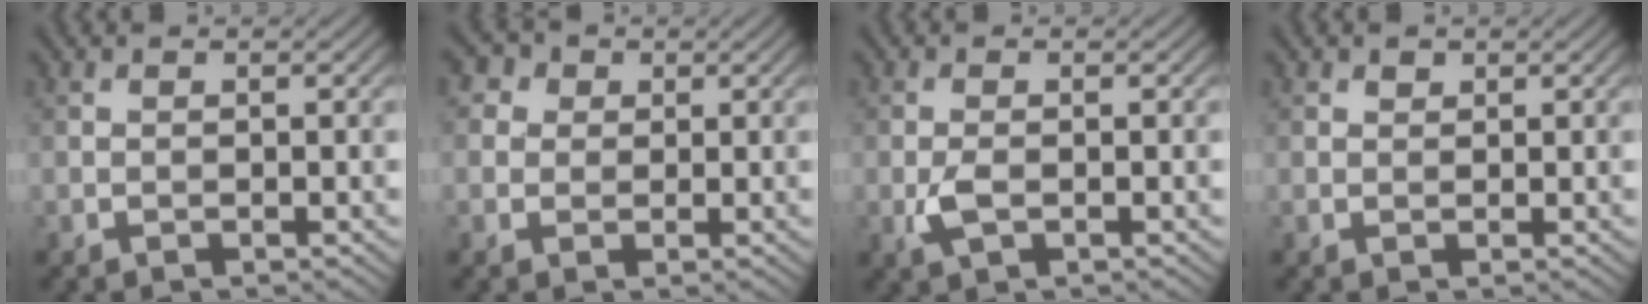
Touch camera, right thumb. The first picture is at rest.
{"total": 4.1, "force": [1.7, 3.4, 1.5], "torque": [-0.050, -0.001, 0.017]}
{"total": 2.4, "force": [-0.7, 1.1, 2.0], "torque": [-0.048, -0.003, -0.015]}
{"total": 0.7, "force": [0.6, 0.4, 0.2], "torque": [-0.003, 0.000, 0.011]}